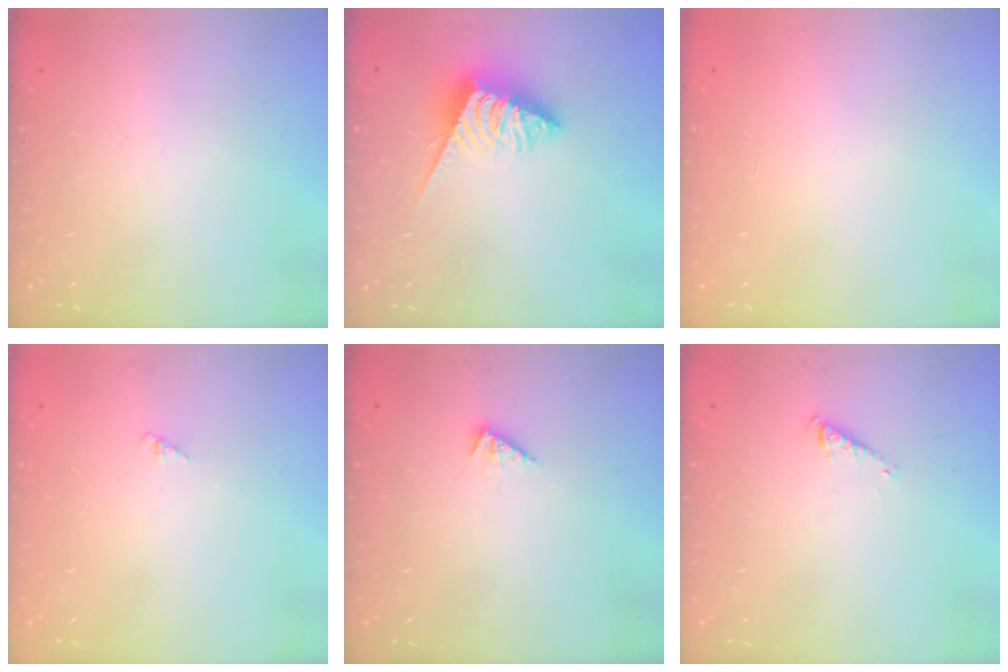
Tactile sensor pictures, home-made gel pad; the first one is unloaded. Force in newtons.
{"total": 4.5, "press": 4.5, "slide": 0.2}
{"total": 0.0}
{"total": 1.3, "press": 1.2, "slide": 0.3}
{"total": 1.9, "press": 1.9, "slide": 0.4}
{"total": 3.3, "press": 3.3, "slide": 0.5}